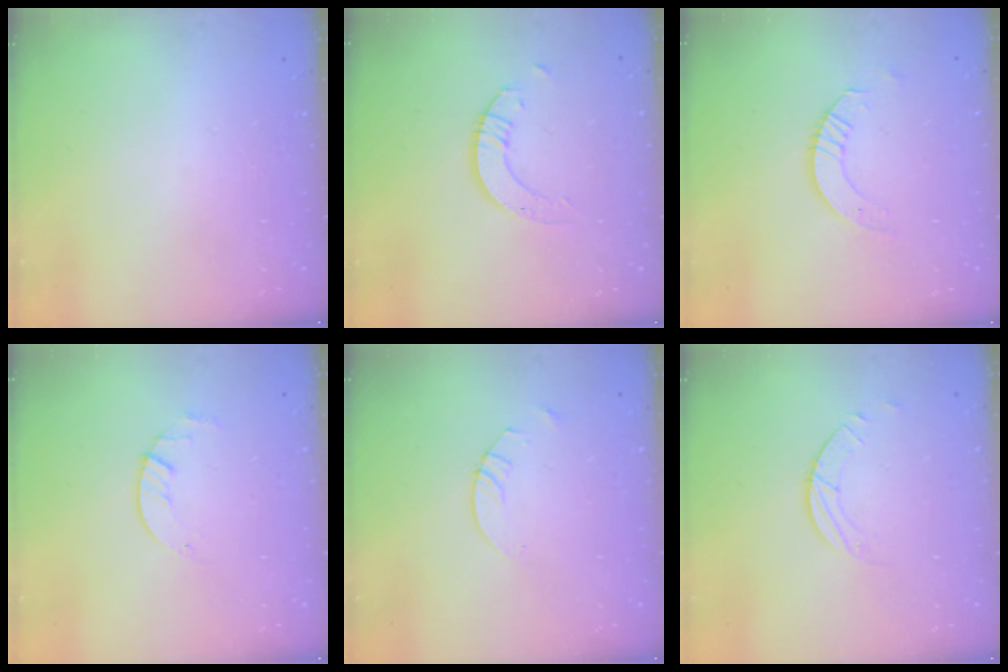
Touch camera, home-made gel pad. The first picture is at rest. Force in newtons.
{"total": 3.5, "press": 3.5, "slide": 0.1}
{"total": 3.8, "press": 3.8, "slide": 0.4}
{"total": 1.8, "press": 1.8, "slide": 0.2}
{"total": 2.4, "press": 2.4, "slide": 0.1}
{"total": 2.0, "press": 2.0, "slide": 0.2}